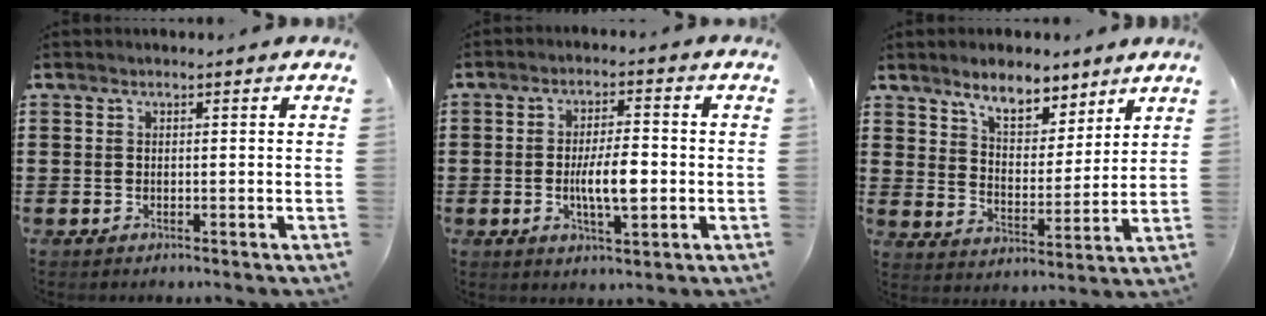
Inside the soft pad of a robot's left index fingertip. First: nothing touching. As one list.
[{"total": 7.1, "force": [-1.0, 2.3, 6.6], "torque": [-0.120, -0.003, -0.022]}, {"total": 7.5, "force": [6.4, 2.7, 2.8], "torque": [-0.054, -0.022, 0.114]}]